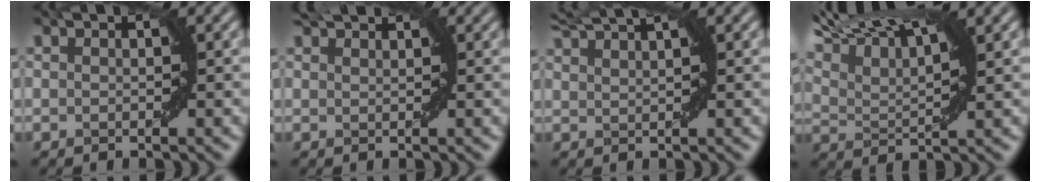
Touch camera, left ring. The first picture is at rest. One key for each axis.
{"total": 2.3, "fx": 2.0, "fy": 0.4, "fz": 1.0, "tx": -0.007, "ty": 0.006, "tz": 0.036}
{"total": 4.3, "fx": 3.6, "fy": 0.7, "fz": 2.2, "tx": -0.032, "ty": 0.015, "tz": 0.045}
{"total": 9.5, "fx": 7.2, "fy": 2.2, "fz": 5.9, "tx": -0.110, "ty": 0.032, "tz": 0.104}